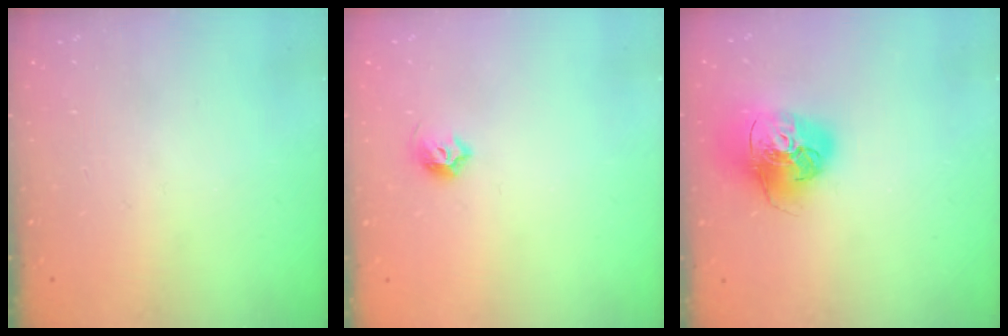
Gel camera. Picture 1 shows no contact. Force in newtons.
{"total": 5.6, "press": 5.5, "slide": 1.3}
{"total": 18.6, "press": 18.5, "slide": 2.0}